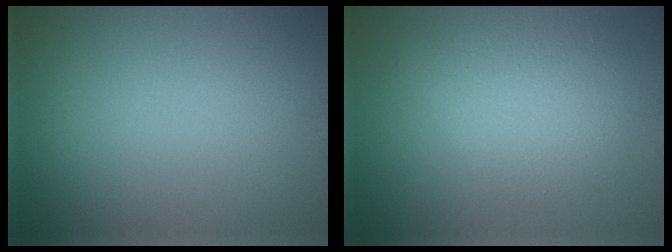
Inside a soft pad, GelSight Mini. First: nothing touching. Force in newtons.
{"total": 4.5, "press": 4.5, "slide": 0.3}